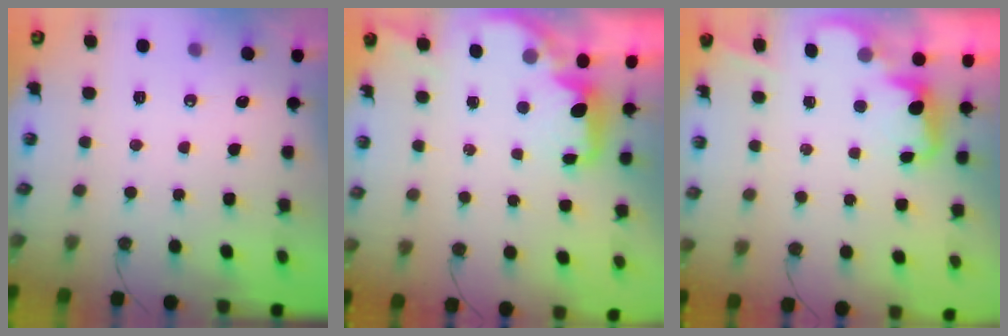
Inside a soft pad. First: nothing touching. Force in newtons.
{"total": 1.9, "press": 1.7, "slide": 0.8}
{"total": 2.4, "press": 2.4, "slide": 0.5}